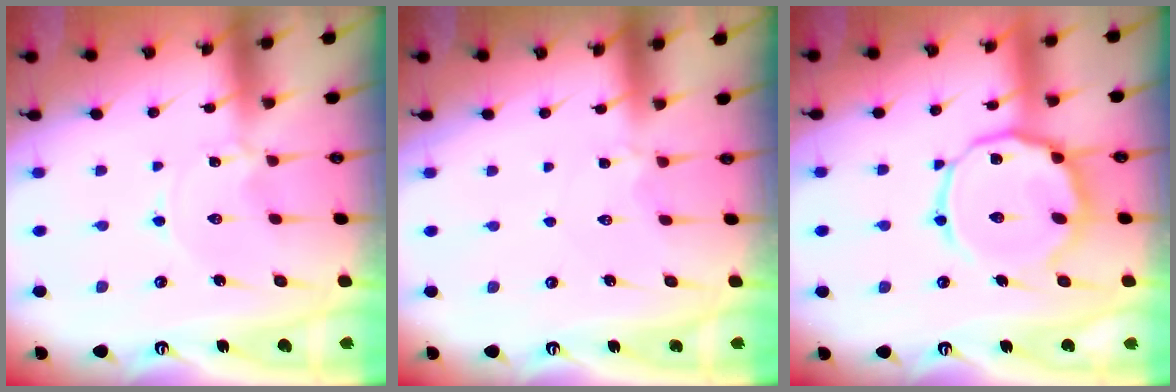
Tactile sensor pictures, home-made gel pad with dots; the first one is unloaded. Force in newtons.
{"total": 2.8, "press": 2.7, "slide": 0.5}
{"total": 14.0, "press": 13.9, "slide": 1.0}